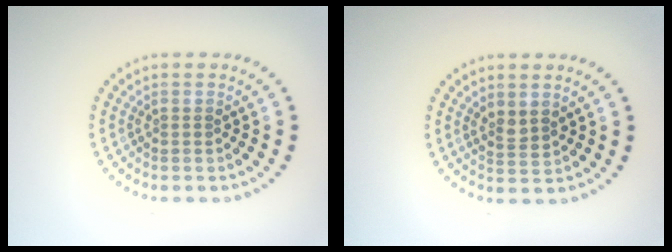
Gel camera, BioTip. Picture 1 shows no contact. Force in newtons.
{"total": 1.5, "press": 1.3, "slide": 0.8}